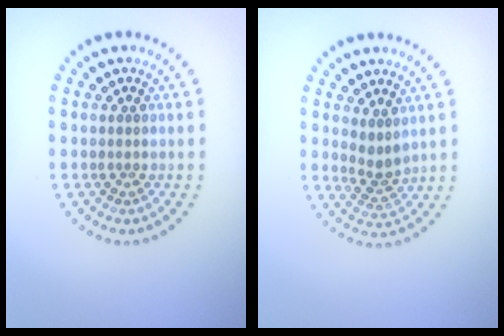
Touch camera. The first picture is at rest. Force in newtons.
{"total": 2.0, "press": 1.5, "slide": 1.3}